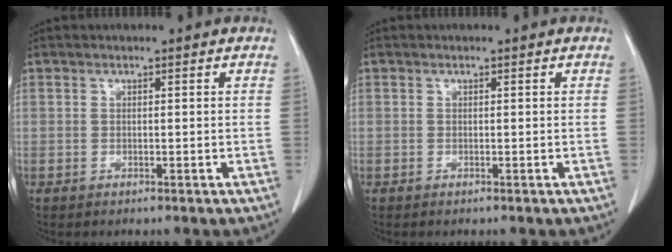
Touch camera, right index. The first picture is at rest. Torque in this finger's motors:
{"motor_torque": [-0.11, -0.02, -0.01, -0.01]}